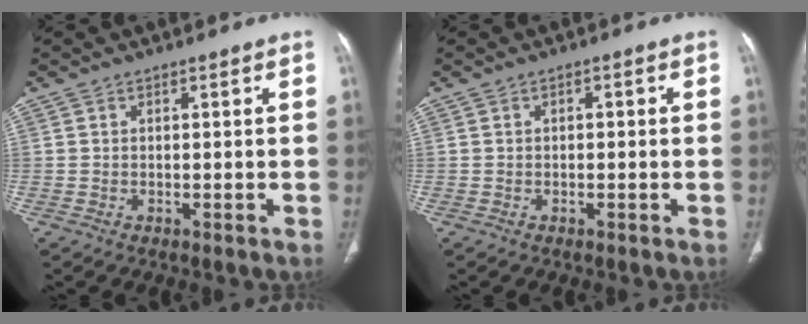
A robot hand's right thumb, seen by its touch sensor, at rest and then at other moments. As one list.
[{"total": 0.9, "force": [0.1, 0.5, 0.8], "torque": [-0.009, 0.003, -0.002]}]